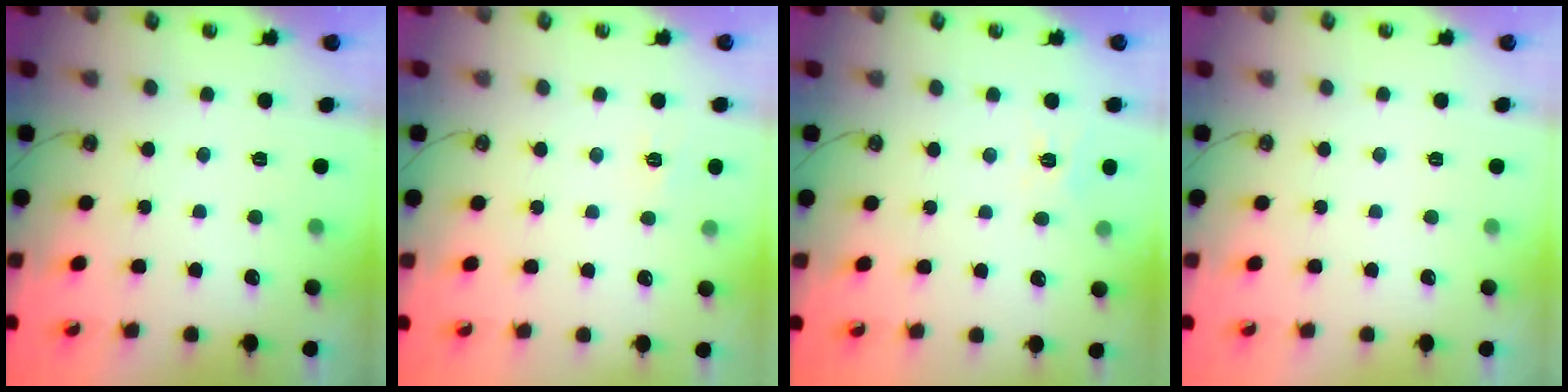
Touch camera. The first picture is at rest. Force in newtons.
{"total": 6.0, "press": 6.0, "slide": 0.7}
{"total": 6.5, "press": 6.5, "slide": 0.7}
{"total": 0.0}